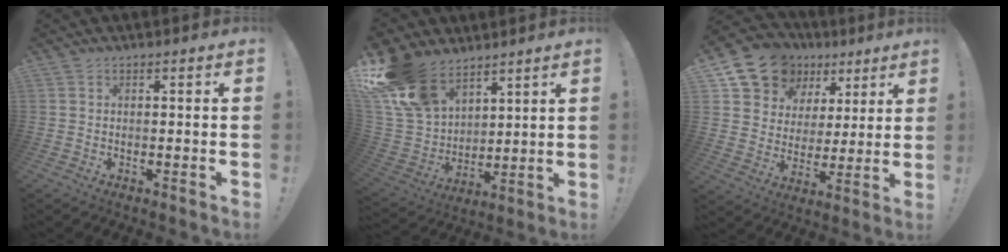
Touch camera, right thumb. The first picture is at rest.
{"total": 18.8, "force": [12.6, 11.0, 8.5], "torque": [-0.175, -0.073, 0.245]}
{"total": 14.8, "force": [9.8, 10.2, 4.4], "torque": [-0.088, -0.060, 0.195]}